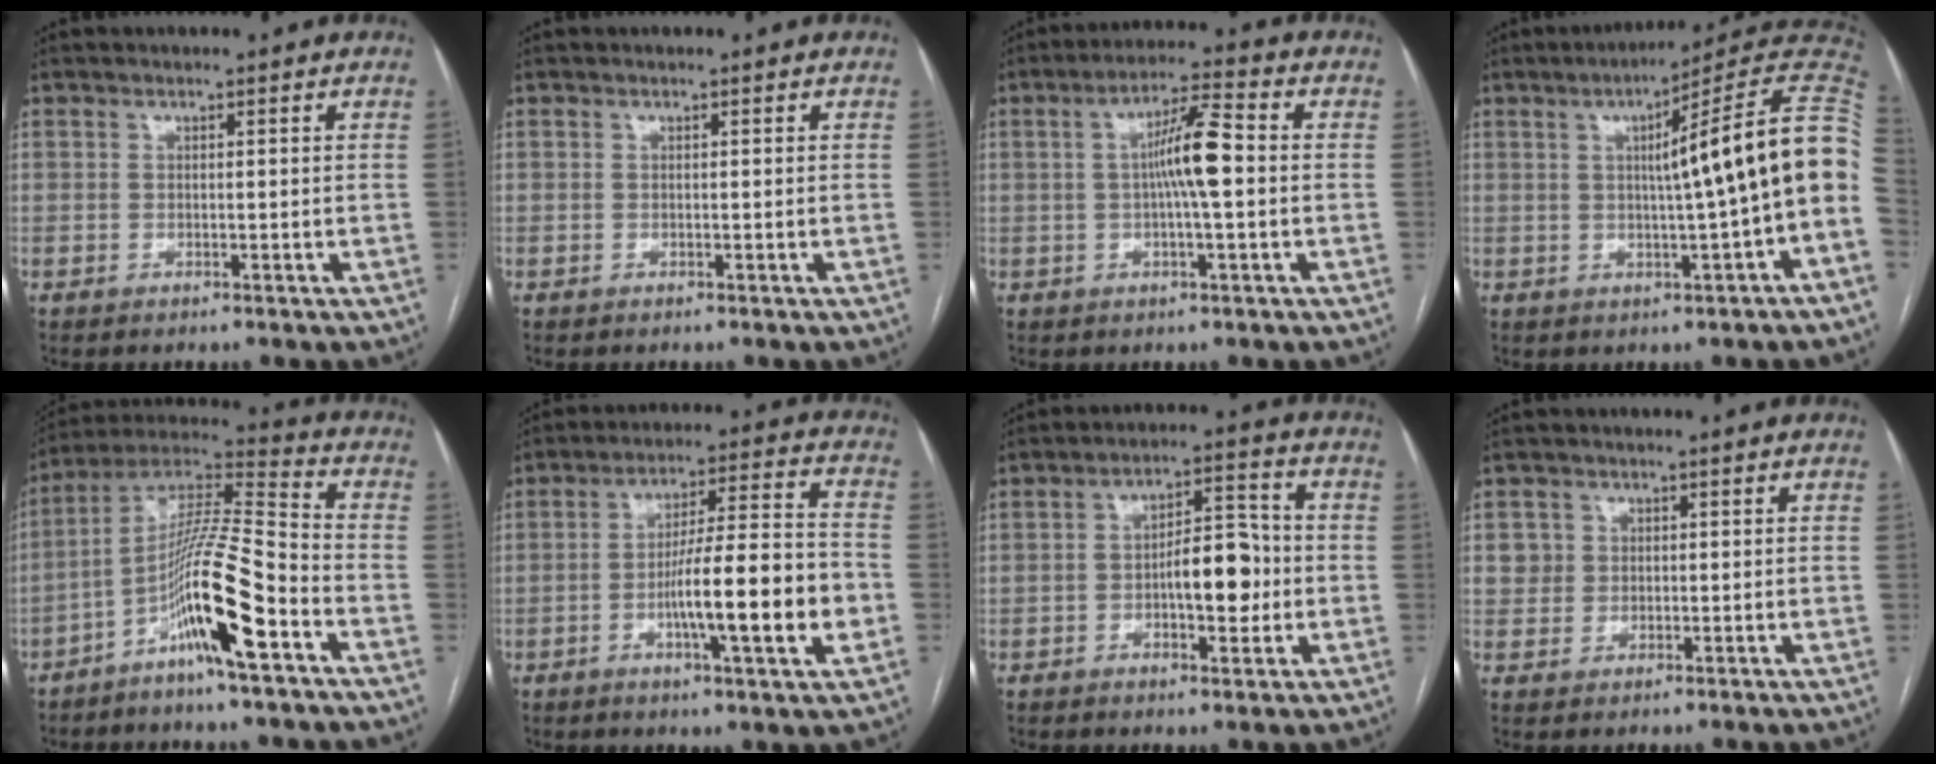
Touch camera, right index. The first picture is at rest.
{"total": 0.0}
{"total": 7.9, "force": [0.2, 0.7, 7.9], "torque": [-0.141, 0.014, -0.003]}
{"total": 15.0, "force": [0.7, -0.9, 15.0], "torque": [-0.196, 0.029, 0.002]}
{"total": 14.4, "force": [-6.5, 0.5, 12.8], "torque": [-0.243, 0.003, -0.123]}
{"total": 14.8, "force": [-3.8, 1.0, 14.2], "torque": [-0.232, 0.006, -0.060]}
{"total": 8.7, "force": [-1.5, 3.3, 7.9], "torque": [-0.124, 0.020, -0.020]}
{"total": 2.7, "force": [0.6, 2.7, 0.1], "torque": [0.009, 0.007, 0.010]}